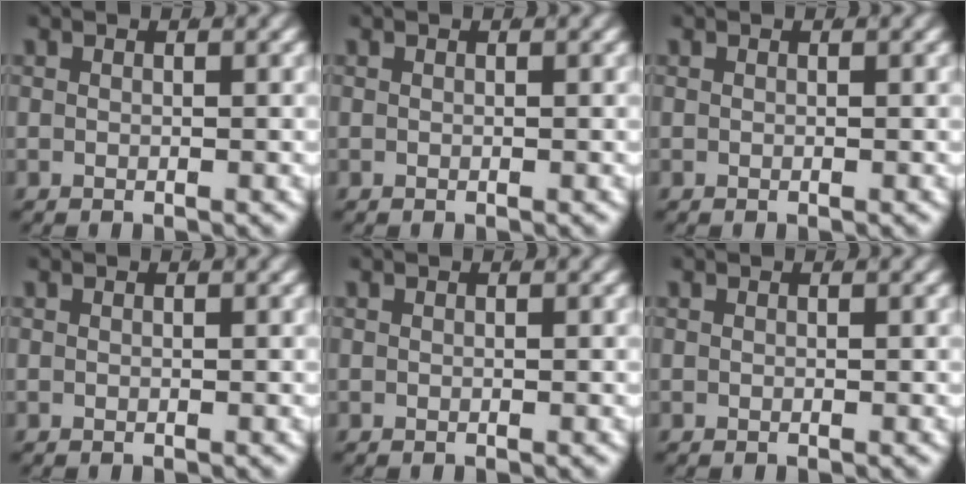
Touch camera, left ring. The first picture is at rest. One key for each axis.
{"total": 0.0}
{"total": 0.0}
{"total": 0.0}
{"total": 0.0}
{"total": 0.0}